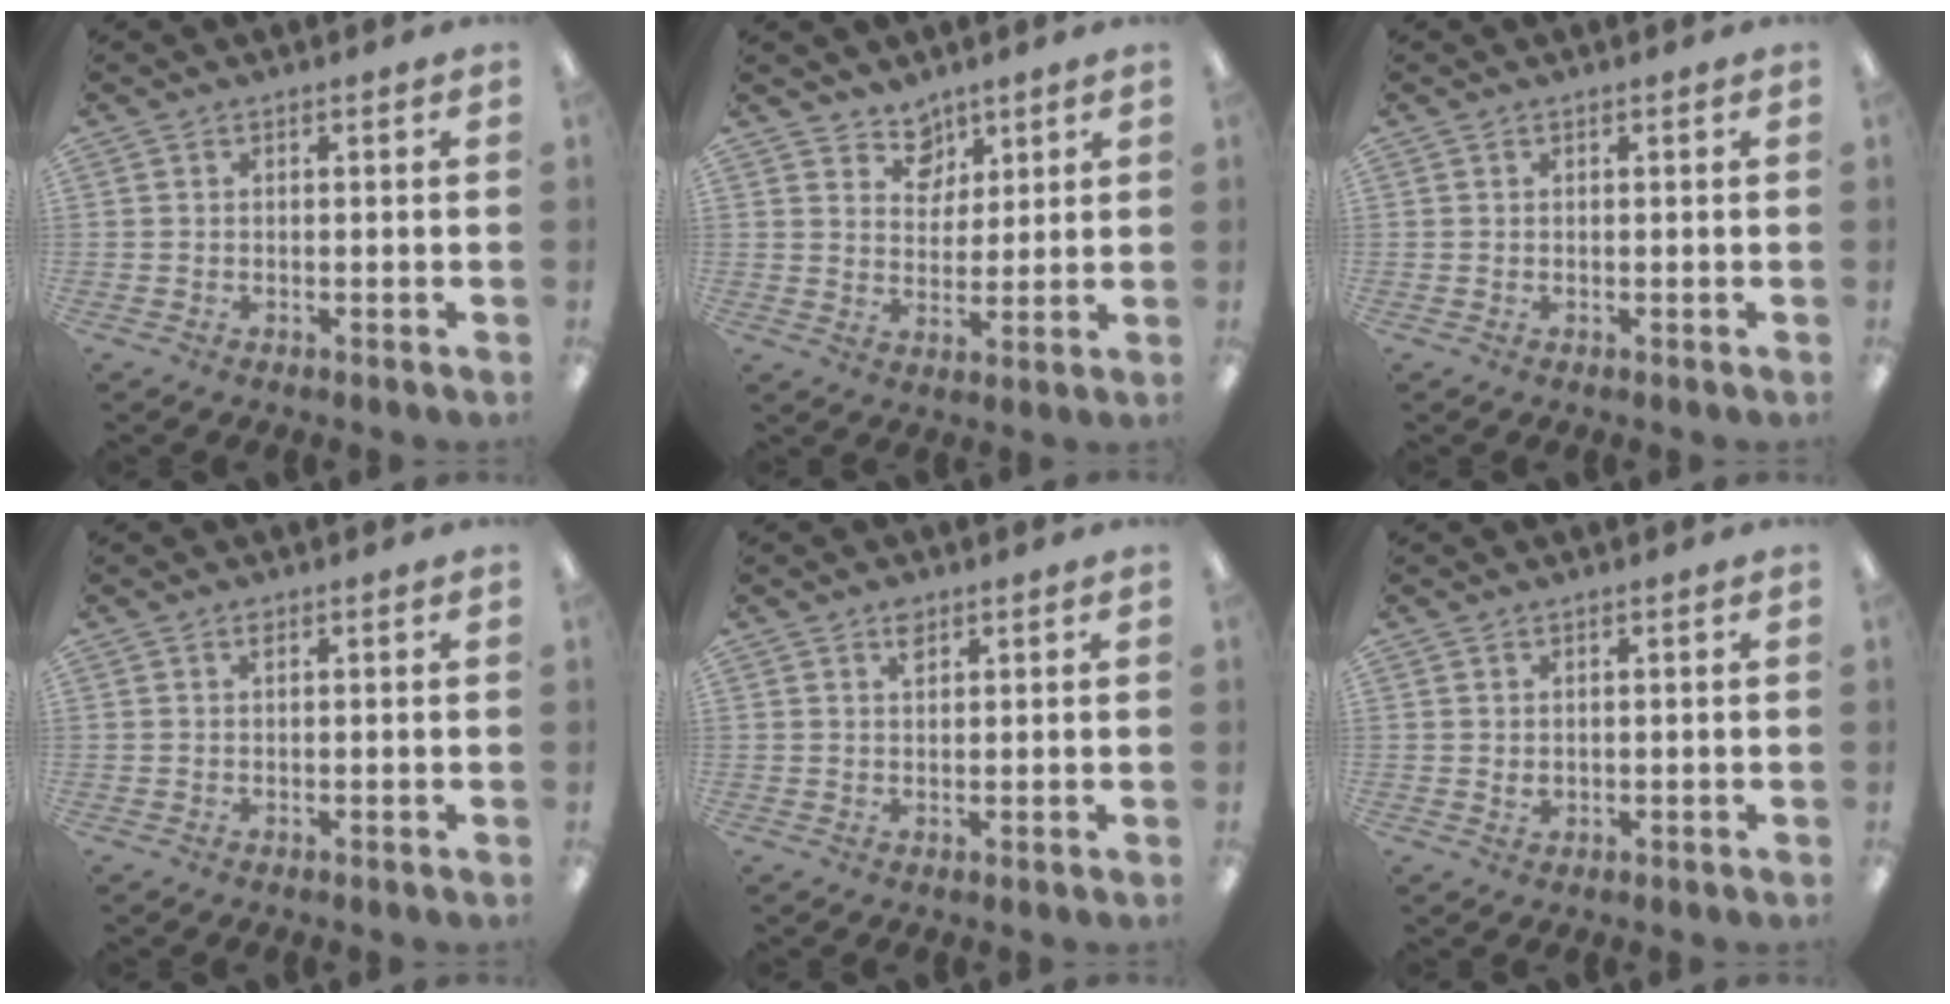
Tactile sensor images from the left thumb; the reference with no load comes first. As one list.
[{"total": 6.6, "force": [4.9, 4.4, 0.3], "torque": [-0.001, -0.035, 0.091]}, {"total": 0.0}, {"total": 0.9, "force": [0.6, 0.4, 0.6], "torque": [-0.007, -0.001, 0.009]}, {"total": 1.7, "force": [1.3, 0.7, 0.9], "torque": [-0.014, -0.003, 0.022]}, {"total": 1.4, "force": [0.7, 1.0, 0.8], "torque": [-0.009, -0.003, 0.011]}]